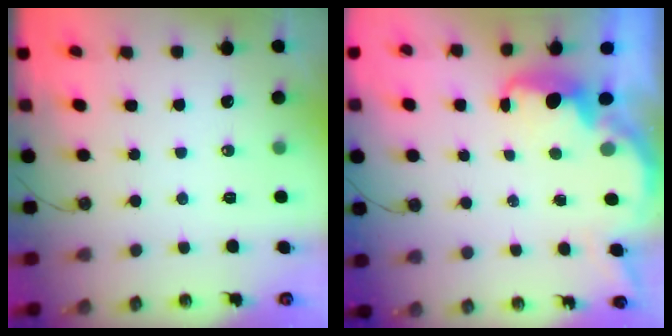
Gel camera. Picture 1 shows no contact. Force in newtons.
{"total": 2.5, "press": 2.4, "slide": 0.7}